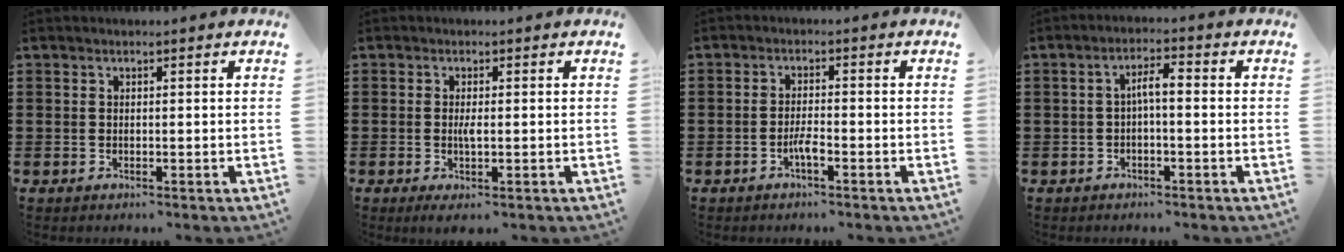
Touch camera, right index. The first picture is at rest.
{"total": 1.7, "force": [-0.3, 0.2, 1.7], "torque": [-0.033, -0.002, -0.006]}
{"total": 2.6, "force": [-1.5, 0.6, 2.0], "torque": [-0.043, -0.002, -0.029]}
{"total": 3.0, "force": [-0.3, 0.6, 2.9], "torque": [-0.056, 0.007, -0.010]}